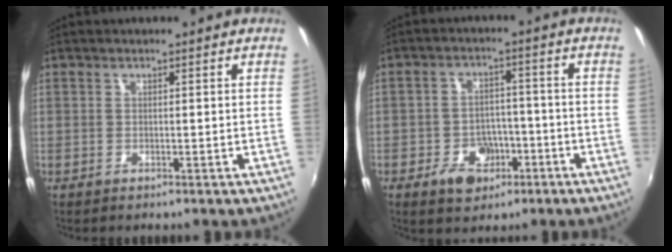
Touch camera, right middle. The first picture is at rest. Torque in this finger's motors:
{"motor_torque": [0.94, -0.66, 0.33, 0.07]}